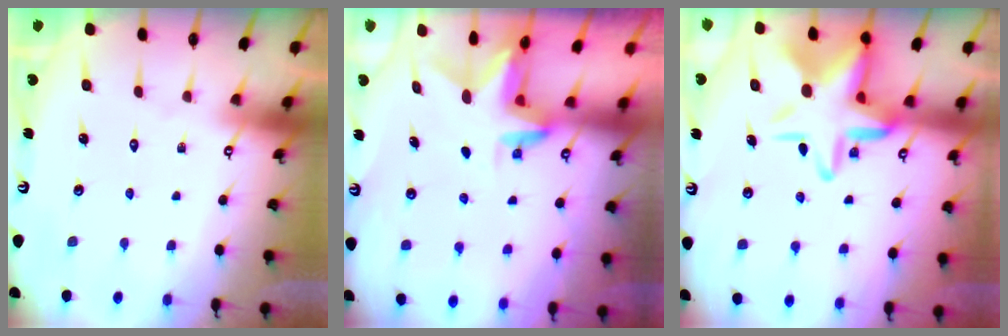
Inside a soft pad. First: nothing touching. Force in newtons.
{"total": 2.9, "press": 2.9, "slide": 0.2}
{"total": 15.9, "press": 15.8, "slide": 2.4}